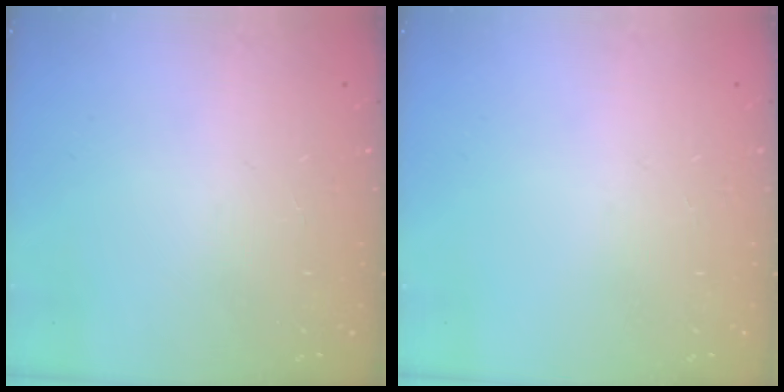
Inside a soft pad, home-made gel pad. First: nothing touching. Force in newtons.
{"total": 0.0}